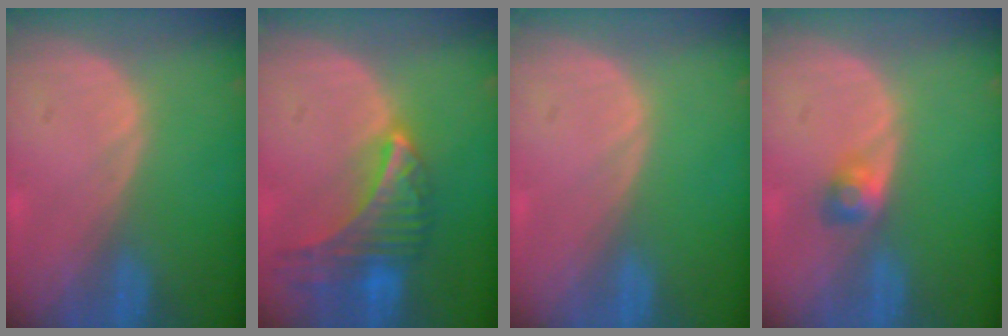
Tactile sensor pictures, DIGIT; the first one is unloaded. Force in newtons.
{"total": 9.2, "press": 8.1, "slide": 4.3}
{"total": 0.0}
{"total": 2.4, "press": 2.3, "slide": 0.7}